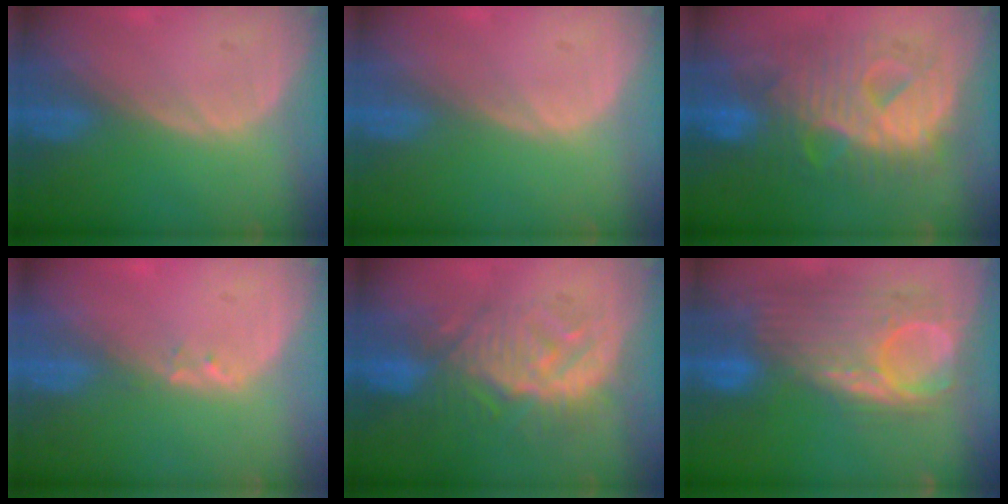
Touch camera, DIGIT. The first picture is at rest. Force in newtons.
{"total": 0.0}
{"total": 12.1, "press": 12.0, "slide": 1.4}
{"total": 1.0, "press": 0.9, "slide": 0.5}
{"total": 9.2, "press": 8.8, "slide": 2.6}
{"total": 11.8, "press": 10.6, "slide": 5.1}